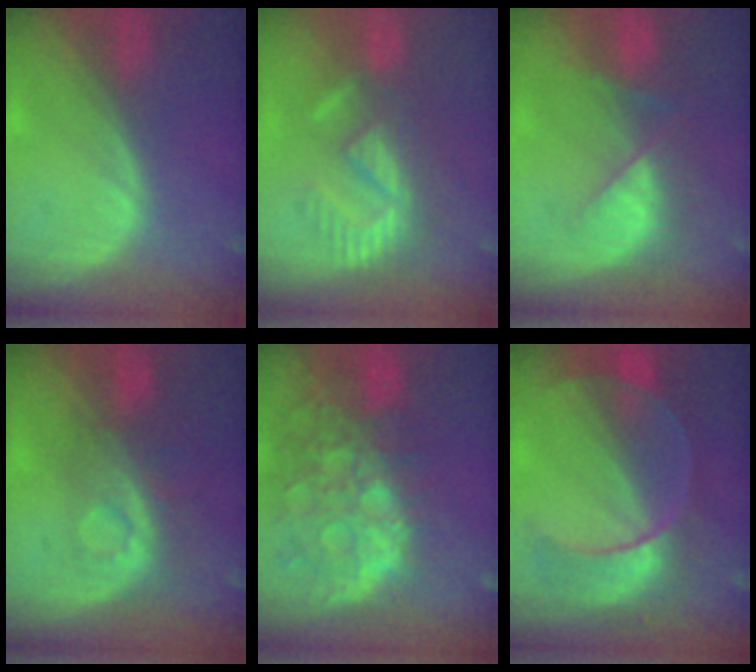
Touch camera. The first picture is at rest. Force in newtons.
{"total": 8.3, "press": 7.7, "slide": 3.1}
{"total": 7.5, "press": 6.8, "slide": 3.2}
{"total": 8.5, "press": 7.1, "slide": 4.6}
{"total": 13.8, "press": 11.2, "slide": 8.1}
{"total": 8.9, "press": 8.2, "slide": 3.5}